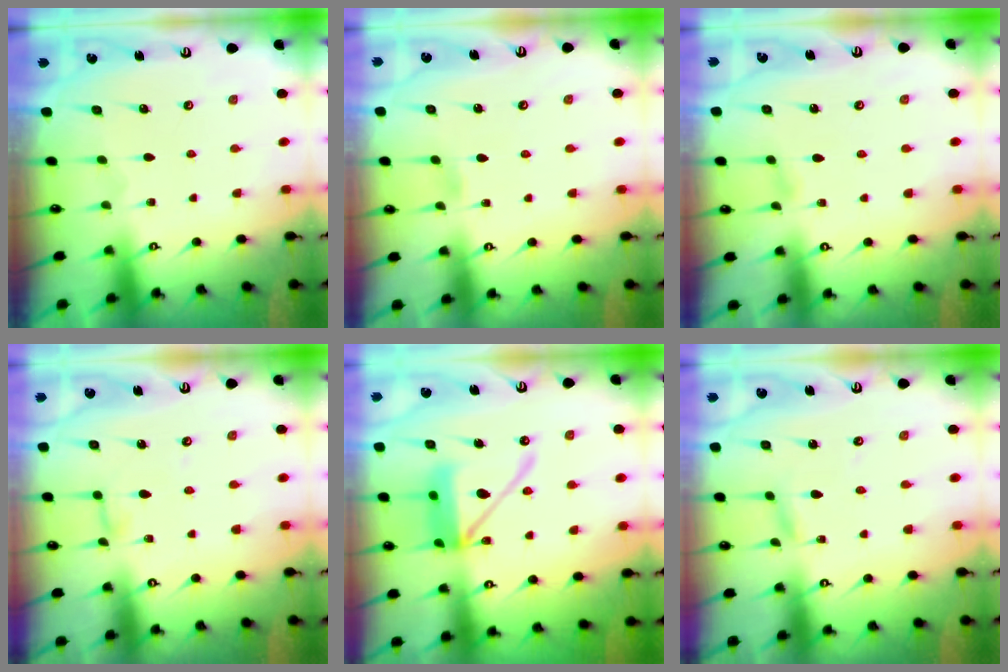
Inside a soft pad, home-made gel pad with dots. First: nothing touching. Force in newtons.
{"total": 3.1, "press": 3.1, "slide": 0.4}
{"total": 3.5, "press": 3.5, "slide": 0.0}
{"total": 3.8, "press": 3.8, "slide": 0.3}
{"total": 14.0, "press": 13.9, "slide": 1.9}
{"total": 2.0, "press": 2.0, "slide": 0.2}